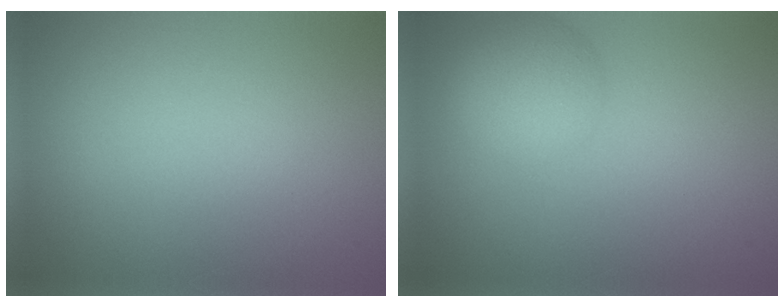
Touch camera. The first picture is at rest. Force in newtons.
{"total": 4.1, "press": 4.1, "slide": 0.3}